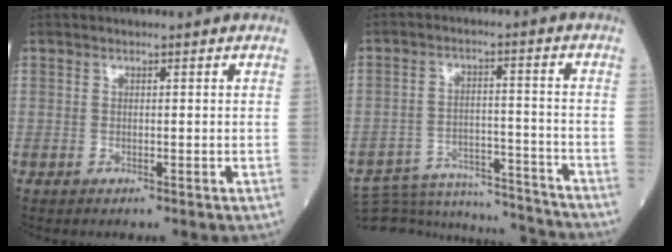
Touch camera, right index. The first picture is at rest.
{"total": 16.5, "force": [-16.2, 2.0, 2.3], "torque": [-0.043, 0.020, -0.227]}